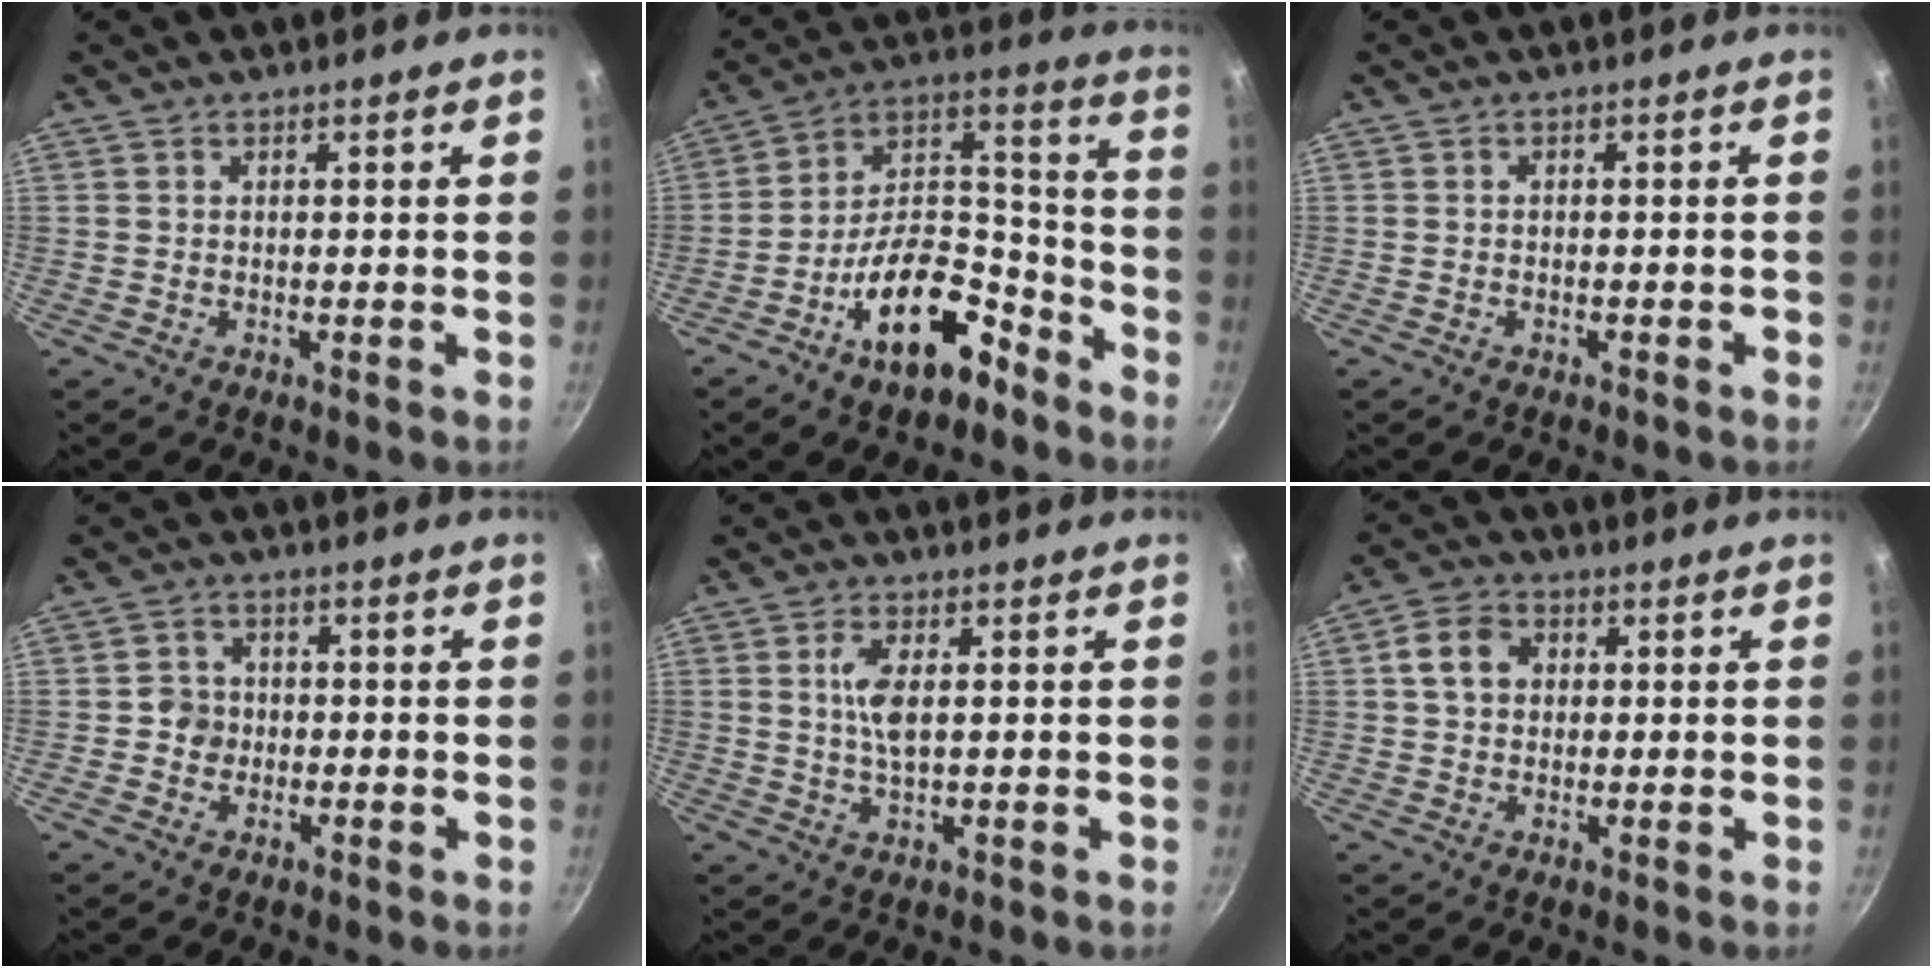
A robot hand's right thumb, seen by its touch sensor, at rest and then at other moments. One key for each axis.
{"total": 17.9, "fx": -10.1, "fy": 9.0, "fz": 11.7, "tx": -0.148, "ty": 0.104, "tz": -0.168}
{"total": 0.8, "fx": -0.6, "fy": 0.4, "fz": 0.4, "tx": -0.012, "ty": 0.014, "tz": -0.005}
{"total": 3.7, "fx": -0.8, "fy": 3.4, "fz": 1.1, "tx": 0.007, "ty": 0.011, "tz": -0.019}
{"total": 4.9, "fx": 0.8, "fy": 1.9, "fz": 4.5, "tx": -0.092, "ty": 0.000, "tz": 0.016}
{"total": 6.2, "fx": 1.1, "fy": 5.0, "fz": 3.6, "tx": -0.051, "ty": 0.012, "tz": 0.011}